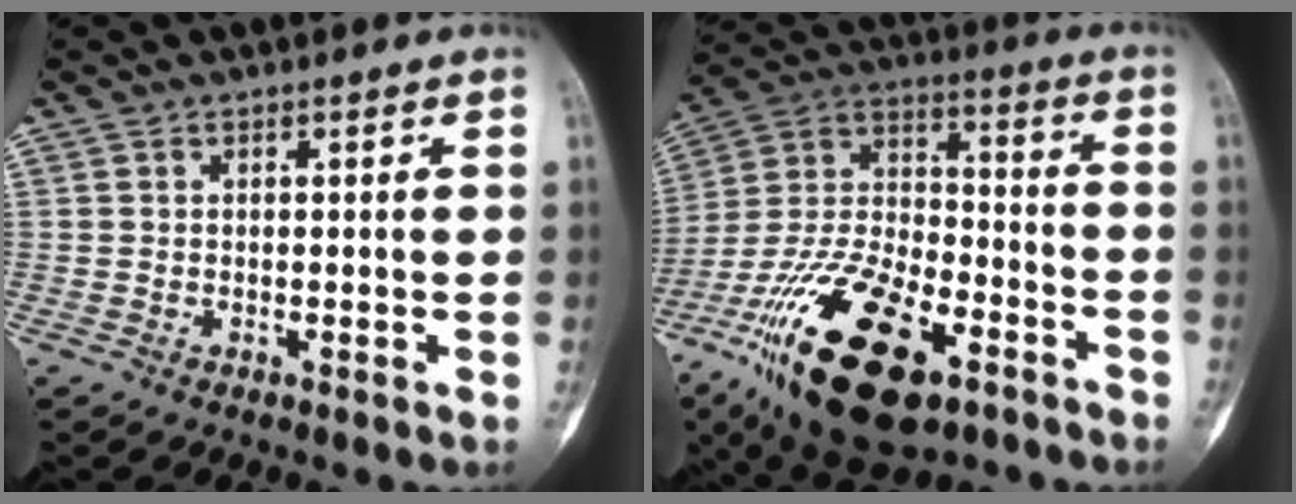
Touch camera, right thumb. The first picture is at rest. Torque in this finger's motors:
{"motor_torque": [0.86, 0.89, 1.84, -0.92, 0.19]}